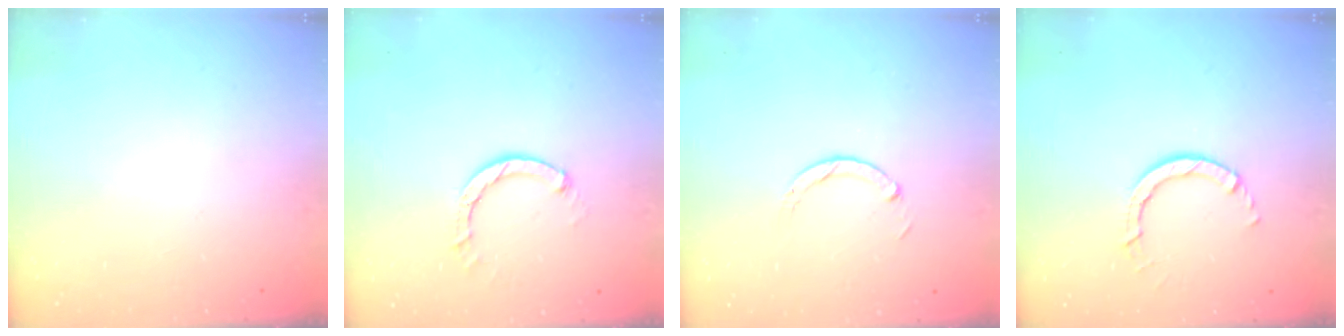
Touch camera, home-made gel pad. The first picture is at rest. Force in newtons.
{"total": 3.0, "press": 3.0, "slide": 0.4}
{"total": 2.9, "press": 2.9, "slide": 0.4}
{"total": 3.7, "press": 3.7, "slide": 0.4}